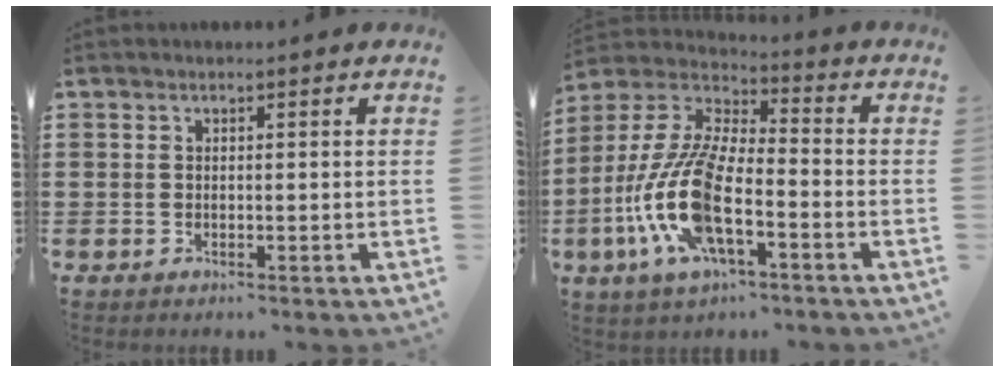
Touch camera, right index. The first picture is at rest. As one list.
[{"total": 14.1, "force": [-5.4, 5.3, 11.9], "torque": [-0.287, -0.018, -0.113]}]